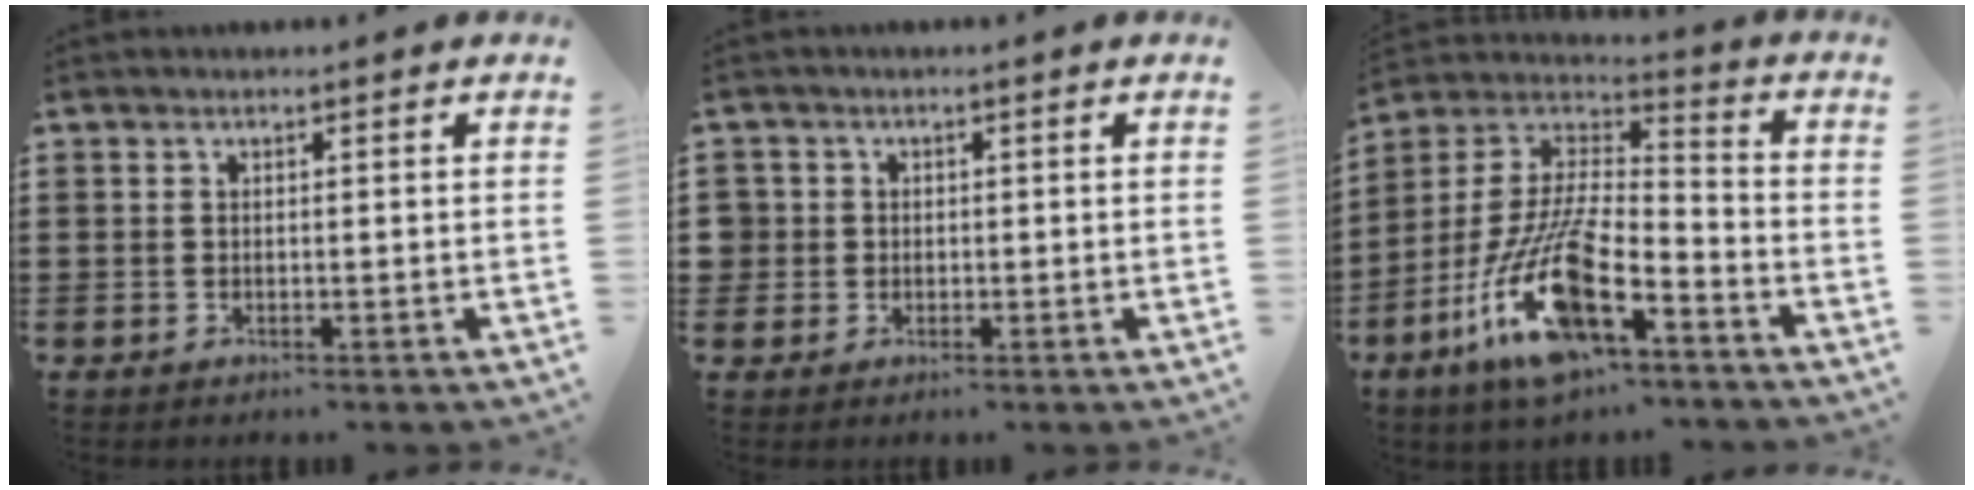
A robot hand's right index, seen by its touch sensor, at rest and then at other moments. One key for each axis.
{"total": 2.1, "fx": 0.0, "fy": 2.1, "fz": 0.3, "tx": -0.015, "ty": 0.009, "tz": -0.003}
{"total": 15.8, "fx": -9.1, "fy": 4.4, "fz": 12.1, "tx": -0.264, "ty": 0.002, "tz": -0.171}